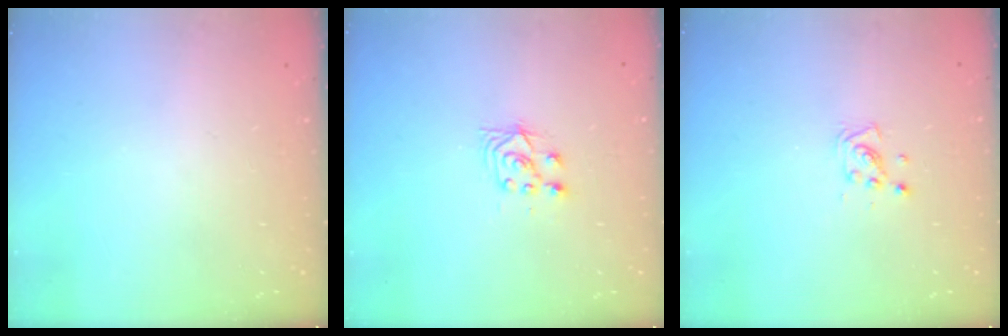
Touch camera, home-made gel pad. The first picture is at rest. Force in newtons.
{"total": 4.4, "press": 4.2, "slide": 1.0}
{"total": 4.6, "press": 4.4, "slide": 1.4}